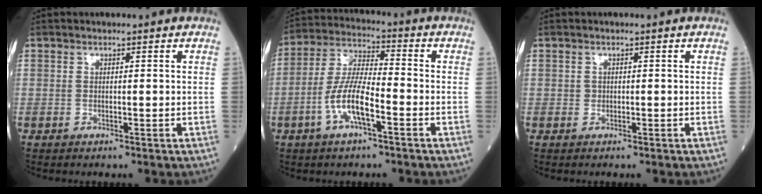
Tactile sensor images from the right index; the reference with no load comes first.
{"total": 9.0, "force": [-3.5, 2.1, 8.1], "torque": [-0.169, 0.007, -0.070]}
{"total": 0.6, "force": [-0.1, 0.6, 0.1], "torque": [0.000, 0.004, -0.002]}